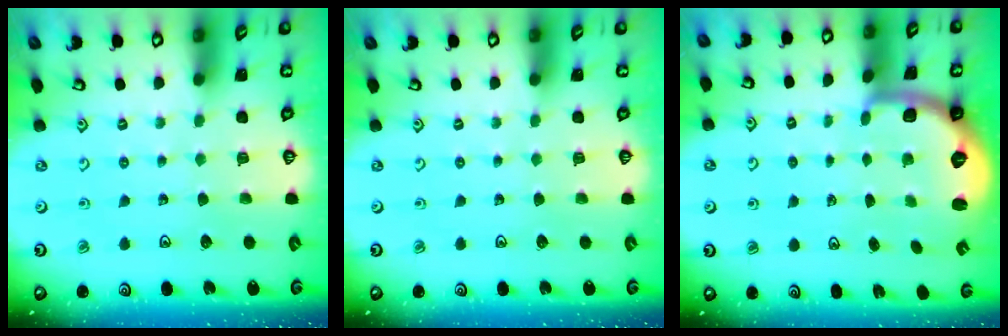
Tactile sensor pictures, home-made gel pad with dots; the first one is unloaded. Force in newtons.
{"total": 0.0}
{"total": 1.9, "press": 1.8, "slide": 0.4}